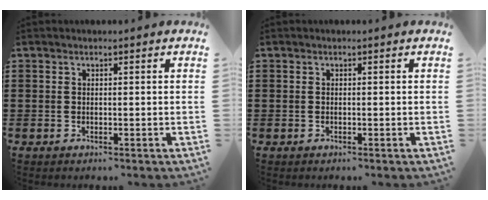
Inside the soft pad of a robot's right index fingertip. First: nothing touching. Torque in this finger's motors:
{"motor_torque": [0.69, 0.68, 0.05, 0.02]}